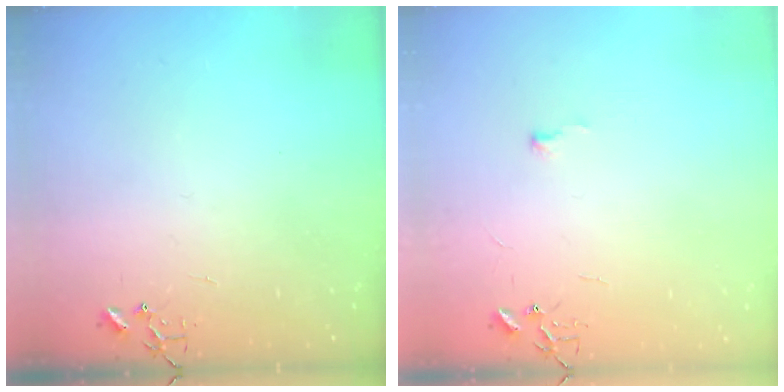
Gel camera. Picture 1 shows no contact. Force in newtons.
{"total": 3.3, "press": 3.3, "slide": 0.5}